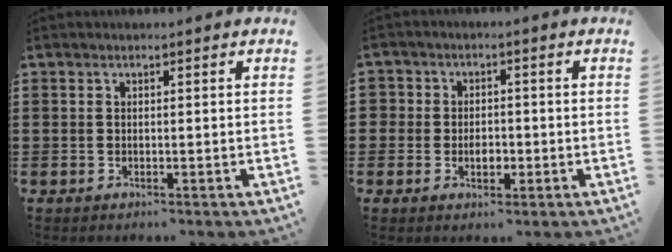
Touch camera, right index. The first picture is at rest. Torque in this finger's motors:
{"motor_torque": [0.09, 0.06, -0.01, -0.01]}